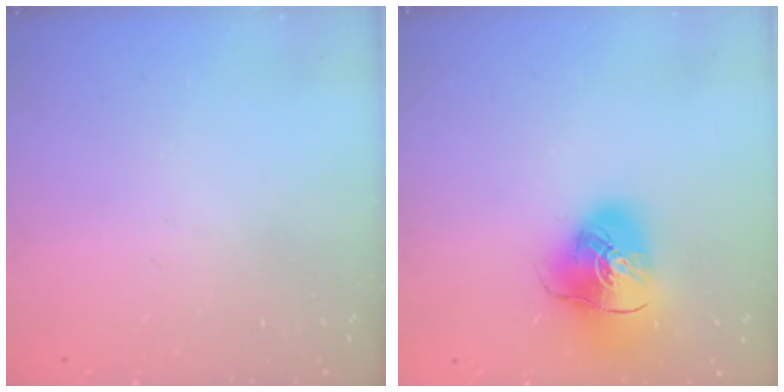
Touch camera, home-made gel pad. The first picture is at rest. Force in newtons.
{"total": 12.3, "press": 12.2, "slide": 1.9}